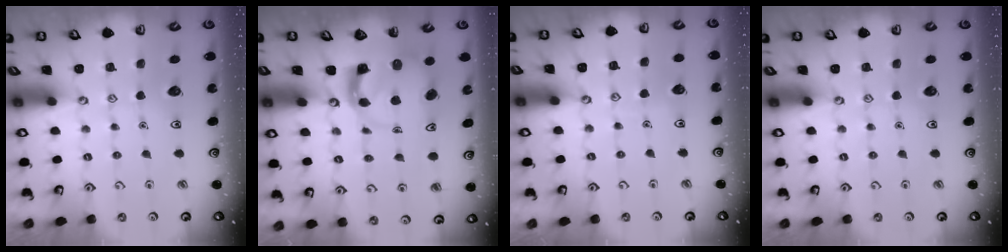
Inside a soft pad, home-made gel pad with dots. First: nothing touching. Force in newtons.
{"total": 3.6, "press": 3.5, "slide": 0.5}
{"total": 3.1, "press": 3.1, "slide": 0.3}
{"total": 0.0}